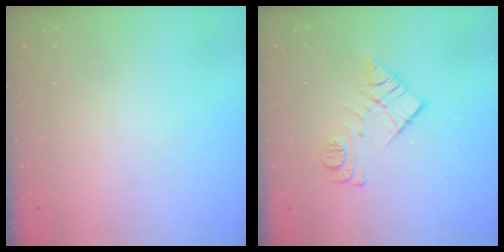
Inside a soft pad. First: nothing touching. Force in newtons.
{"total": 11.3, "press": 11.3, "slide": 0.4}